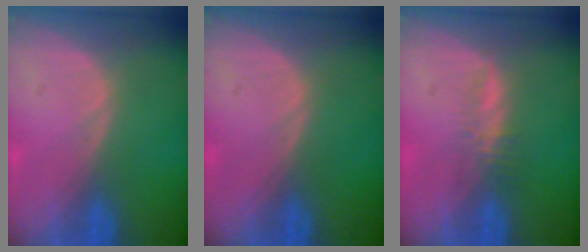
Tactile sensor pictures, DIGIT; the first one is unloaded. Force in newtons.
{"total": 0.0}
{"total": 2.0, "press": 1.8, "slide": 0.6}